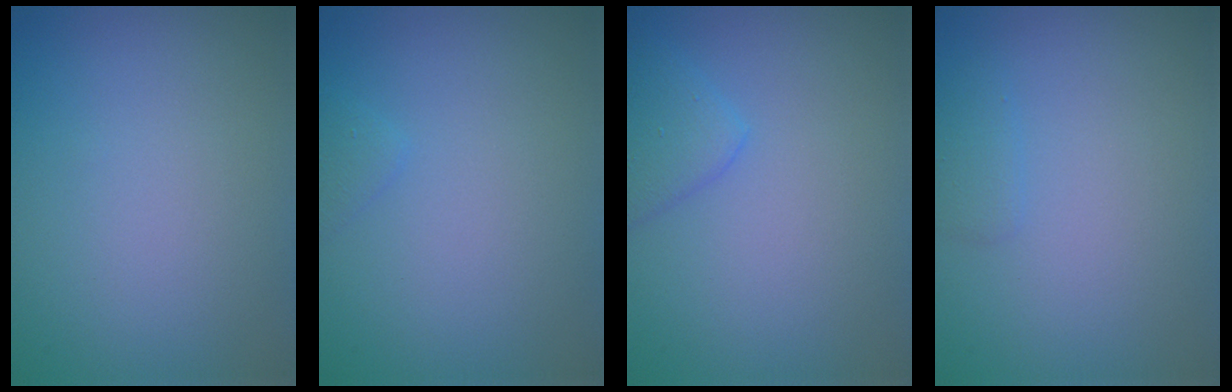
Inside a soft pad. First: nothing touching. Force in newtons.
{"total": 0.9, "press": 0.9, "slide": 0.0}
{"total": 2.3, "press": 2.3, "slide": 0.1}
{"total": 0.9, "press": 0.9, "slide": 0.0}